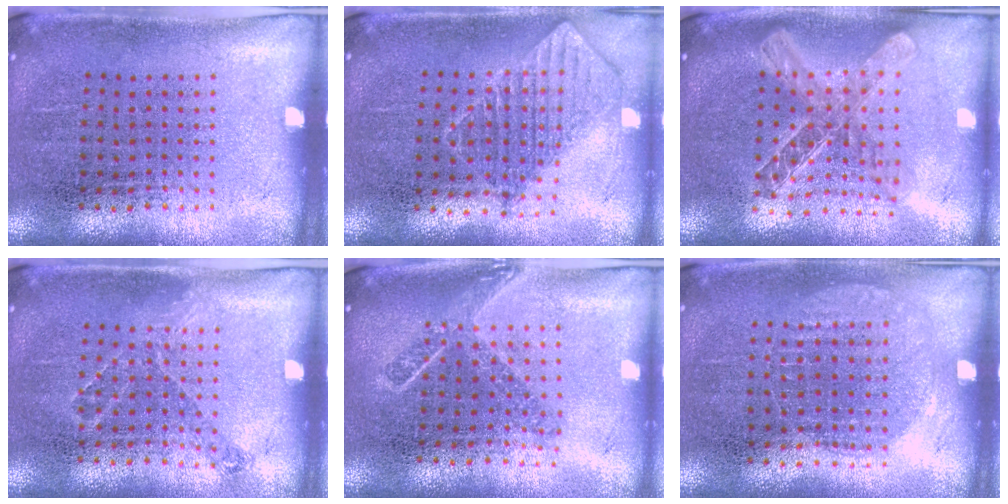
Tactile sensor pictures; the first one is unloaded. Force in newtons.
{"total": 0.9, "press": 0.9, "slide": 0.1}
{"total": 2.0, "press": 1.7, "slide": 1.1}
{"total": 0.8, "press": 0.7, "slide": 0.4}
{"total": 1.8, "press": 1.3, "slide": 1.2}
{"total": 0.9, "press": 0.9, "slide": 0.3}